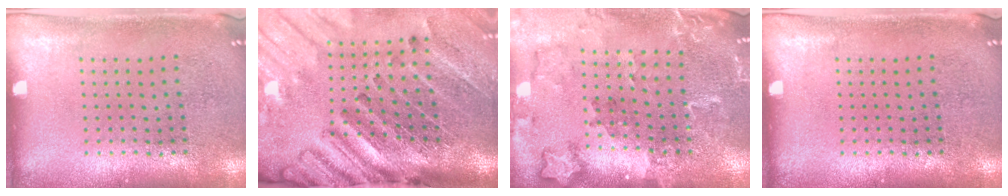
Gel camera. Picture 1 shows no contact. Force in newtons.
{"total": 4.5, "press": 3.3, "slide": 3.1}
{"total": 1.8, "press": 1.8, "slide": 0.2}
{"total": 0.0}